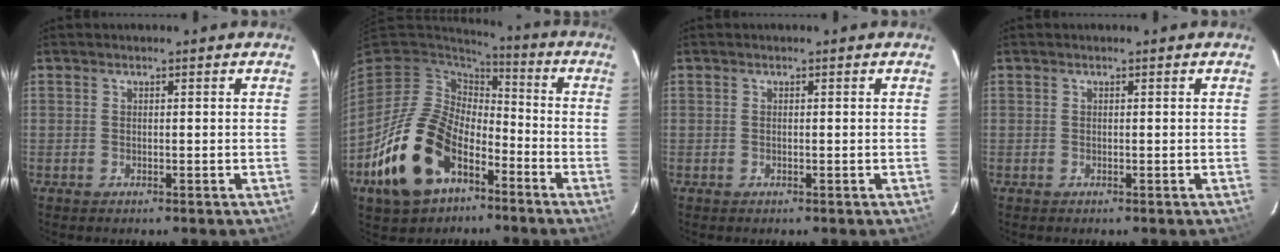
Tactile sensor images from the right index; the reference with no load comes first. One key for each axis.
{"total": 20.0, "fx": -9.6, "fy": 12.6, "fz": 12.1, "tx": -0.270, "ty": -0.002, "tz": -0.159}
{"total": 0.0}
{"total": 0.0}